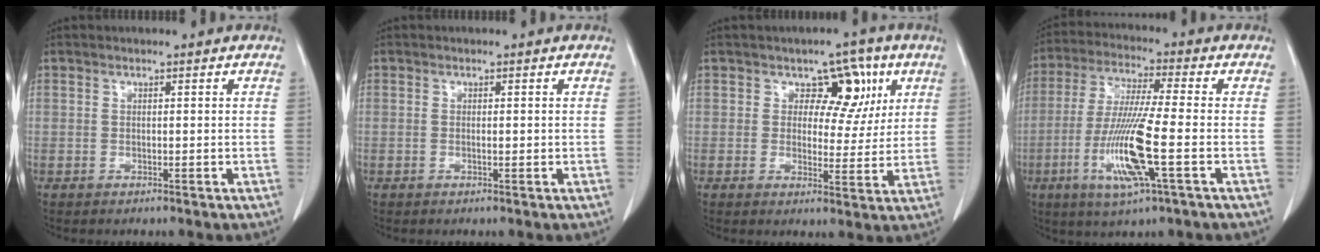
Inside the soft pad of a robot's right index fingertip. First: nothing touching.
{"total": 0.6, "force": [0.0, 0.2, 0.6], "torque": [-0.009, 0.000, -0.001]}
{"total": 6.8, "force": [3.0, 4.8, 3.9], "torque": [-0.026, 0.008, 0.038]}
{"total": 12.6, "force": [-3.7, 0.3, 12.1], "torque": [-0.250, -0.018, -0.074]}